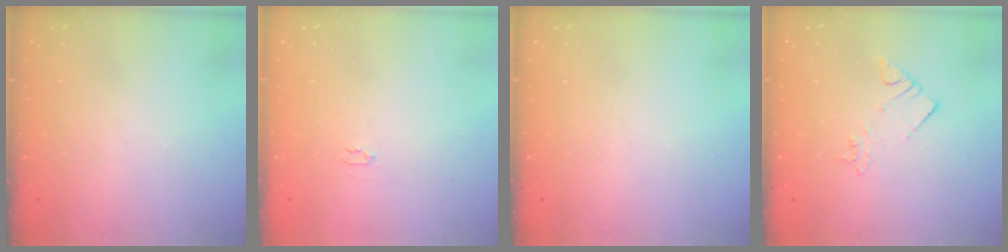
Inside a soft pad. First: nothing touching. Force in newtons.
{"total": 2.0, "press": 2.0, "slide": 0.3}
{"total": 0.0}
{"total": 2.8, "press": 2.7, "slide": 0.5}